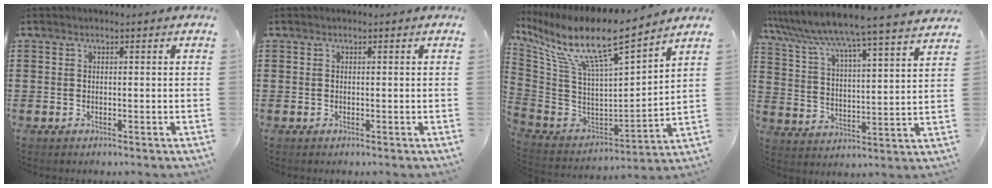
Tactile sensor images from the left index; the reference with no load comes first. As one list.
[{"total": 0.0}, {"total": 11.7, "force": [8.2, 1.5, 8.2], "torque": [-0.187, -0.061, 0.136]}, {"total": 6.4, "force": [6.0, -0.9, 2.0], "torque": [-0.068, -0.050, 0.095]}]